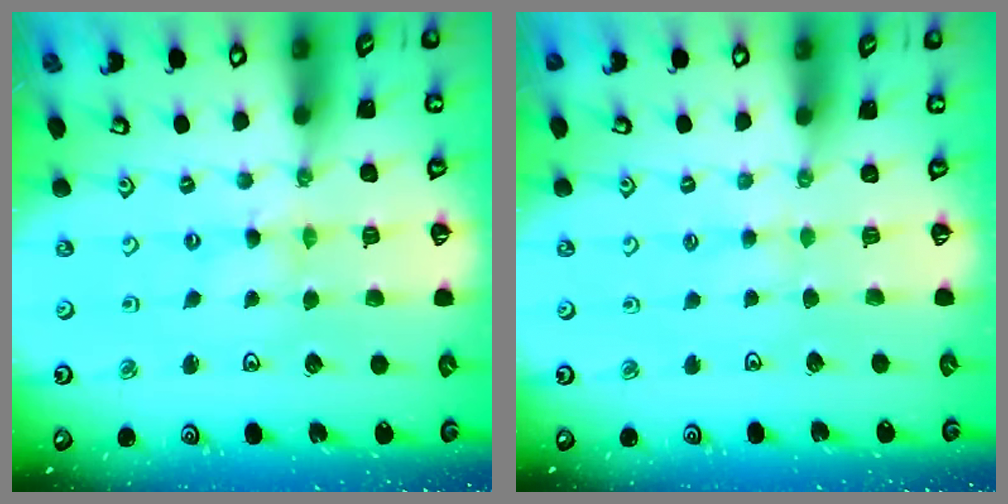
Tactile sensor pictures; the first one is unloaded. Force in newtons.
{"total": 1.9, "press": 1.8, "slide": 0.3}